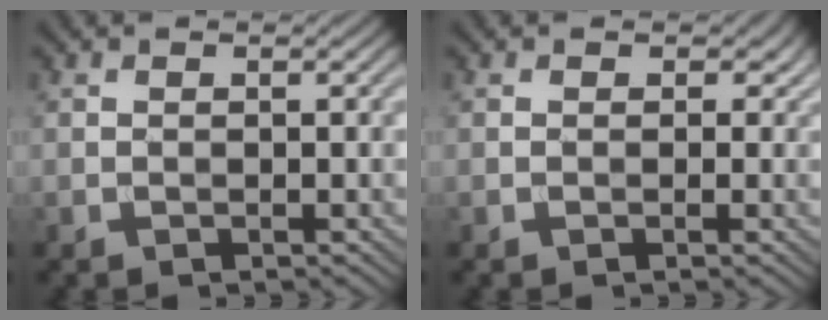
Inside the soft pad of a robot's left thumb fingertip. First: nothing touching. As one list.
[{"total": 1.1, "force": [0.3, 1.0, 0.4], "torque": [-0.010, -0.005, 0.003]}]